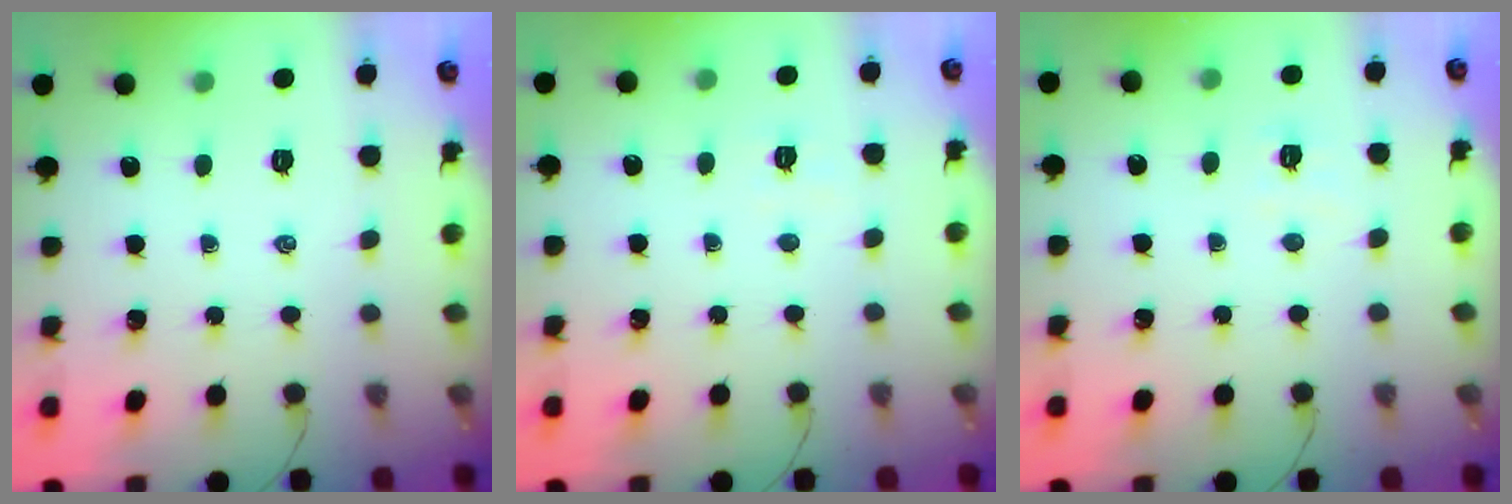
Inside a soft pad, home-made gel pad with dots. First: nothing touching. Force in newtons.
{"total": 2.8, "press": 2.7, "slide": 0.8}
{"total": 3.0, "press": 2.9, "slide": 0.9}